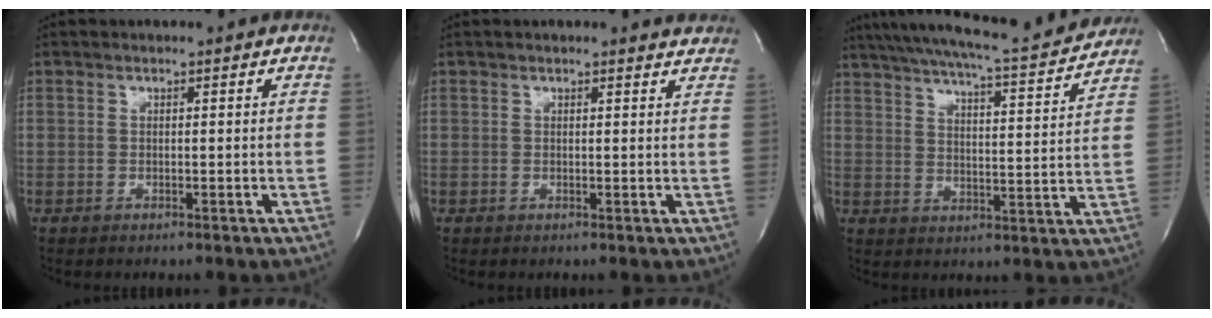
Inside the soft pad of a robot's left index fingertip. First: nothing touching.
{"total": 3.6, "force": [3.5, 0.4, 0.4], "torque": [-0.006, -0.006, 0.022]}
{"total": 19.6, "force": [17.9, 0.9, 8.0], "torque": [-0.135, -0.017, 0.245]}